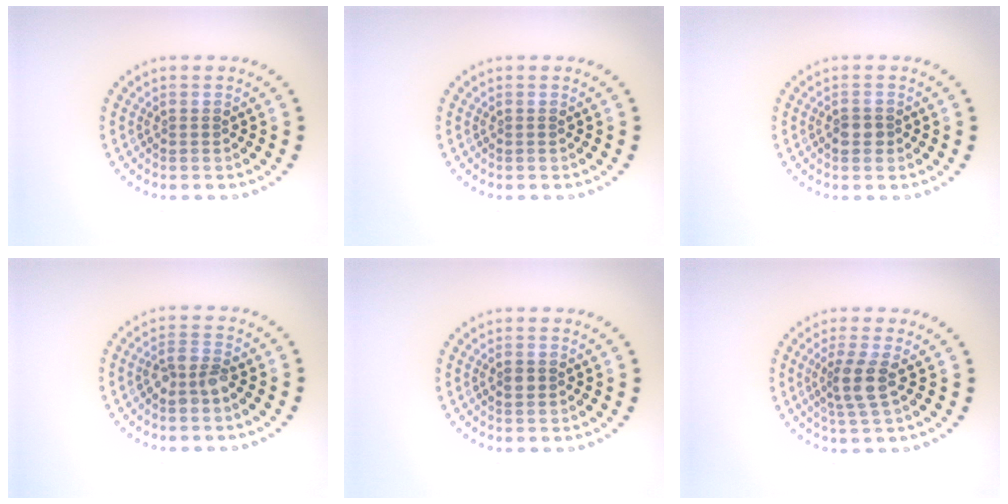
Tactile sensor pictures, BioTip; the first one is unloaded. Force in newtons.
{"total": 0.0}
{"total": 1.4, "press": 1.3, "slide": 0.5}
{"total": 2.4, "press": 2.3, "slide": 0.7}
{"total": 1.1, "press": 1.1, "slide": 0.1}
{"total": 2.7, "press": 2.2, "slide": 1.6}